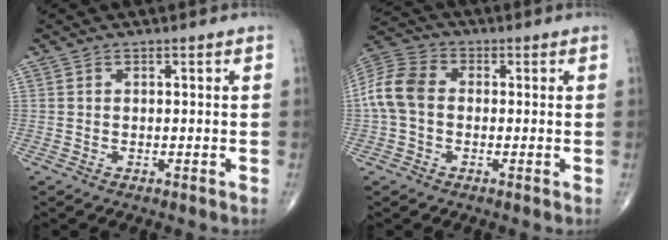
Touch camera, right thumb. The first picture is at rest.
{"total": 9.0, "force": [-0.3, 6.5, 6.2], "torque": [-0.129, 0.025, -0.017]}